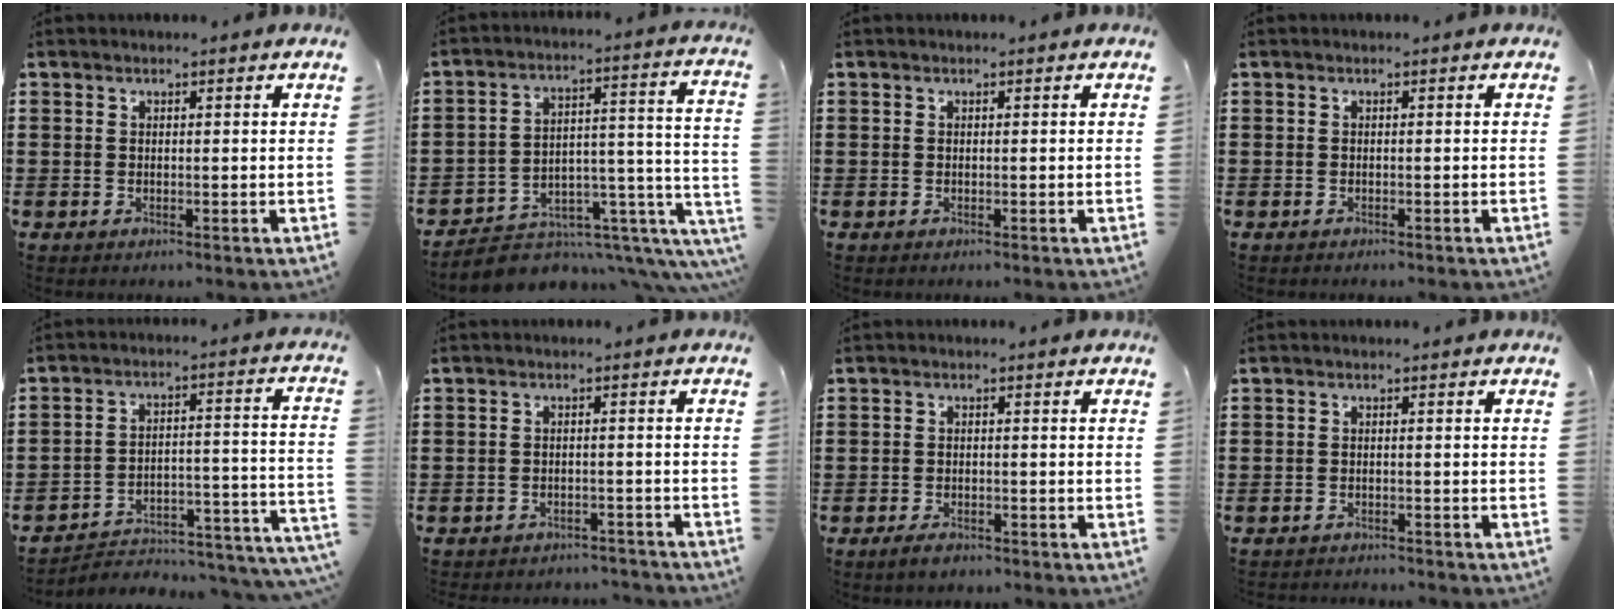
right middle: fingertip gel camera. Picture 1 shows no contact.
{"total": 6.6, "force": [-5.4, 2.7, 2.6], "torque": [-0.040, -0.005, -0.093]}
{"total": 0.0}
{"total": 0.0}
{"total": 2.6, "force": [-2.3, 0.9, 0.7], "torque": [-0.023, -0.017, -0.055]}
{"total": 2.4, "force": [-2.4, 0.1, -0.2], "torque": [-0.003, -0.001, -0.052]}
{"total": 1.7, "force": [-1.2, 0.6, 1.0], "torque": [-0.027, -0.005, -0.024]}
{"total": 1.2, "force": [-1.2, -0.1, -0.1], "torque": [-0.005, 0.000, -0.025]}